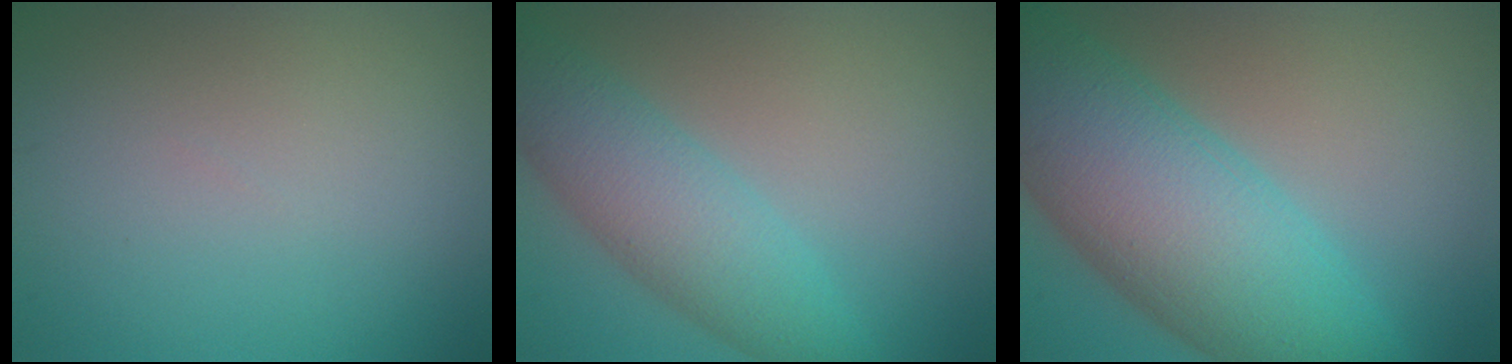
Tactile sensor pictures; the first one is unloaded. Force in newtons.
{"total": 5.7, "press": 5.7, "slide": 0.1}
{"total": 12.5, "press": 12.5, "slide": 0.3}